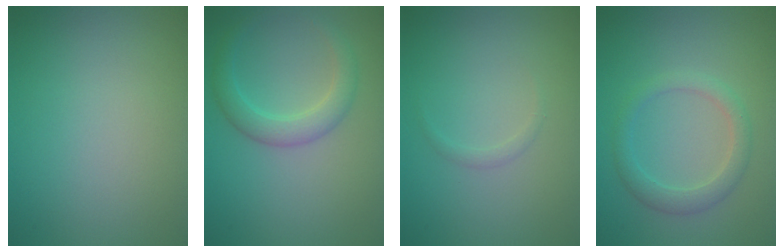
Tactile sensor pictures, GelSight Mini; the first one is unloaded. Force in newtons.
{"total": 2.9, "press": 2.9, "slide": 0.1}
{"total": 0.6, "press": 0.6, "slide": 0.1}
{"total": 2.5, "press": 2.5, "slide": 0.1}